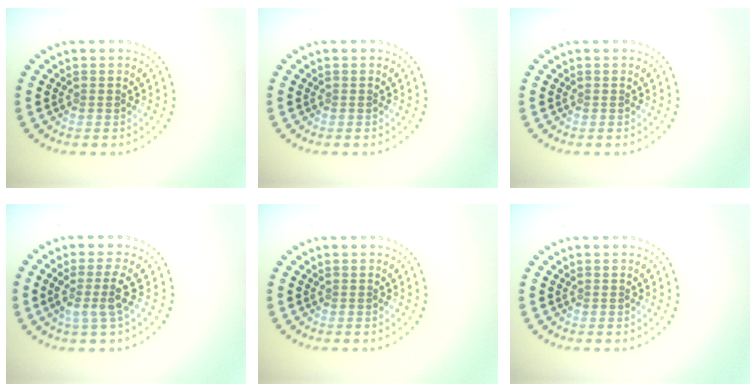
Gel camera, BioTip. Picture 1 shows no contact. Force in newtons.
{"total": 0.0}
{"total": 0.0}
{"total": 2.7, "press": 2.0, "slide": 1.9}
{"total": 0.0}
{"total": 0.0}